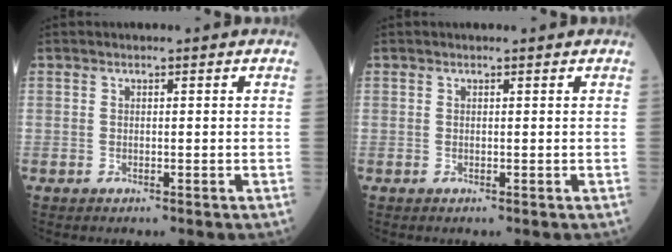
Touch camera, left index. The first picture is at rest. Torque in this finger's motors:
{"motor_torque": [-0.33, 0.05, -0.64, -0.04]}